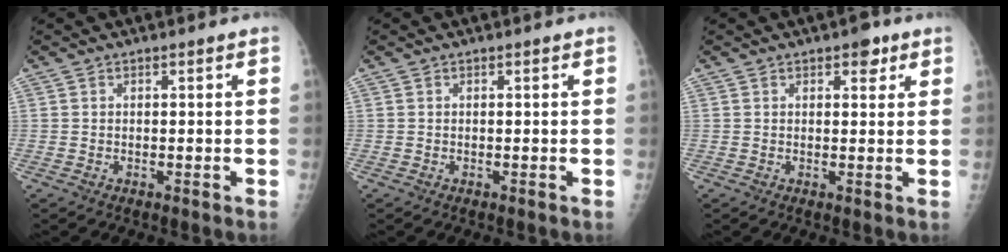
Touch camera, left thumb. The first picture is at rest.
{"total": 0.0}
{"total": 3.3, "force": [1.9, 1.8, 2.0], "torque": [-0.009, -0.005, 0.022]}